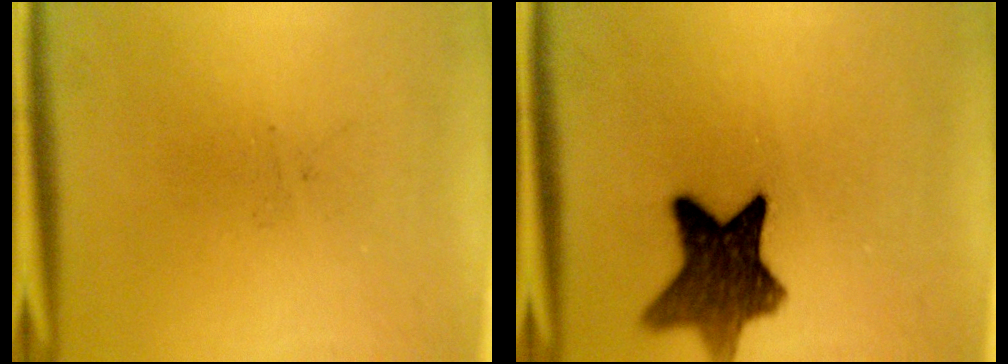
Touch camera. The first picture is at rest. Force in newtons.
{"total": 10.5}